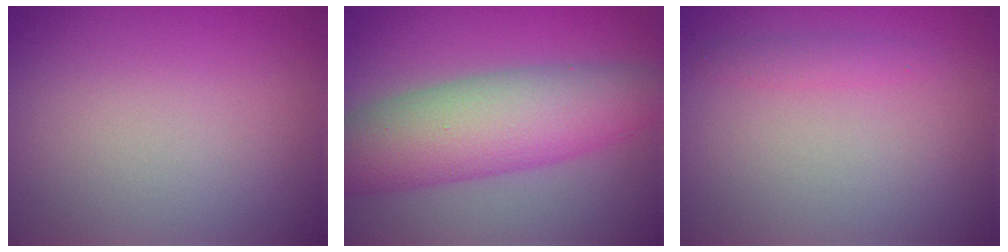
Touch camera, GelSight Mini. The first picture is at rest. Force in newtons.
{"total": 8.2, "press": 8.2, "slide": 0.1}
{"total": 1.1, "press": 1.1, "slide": 0.1}